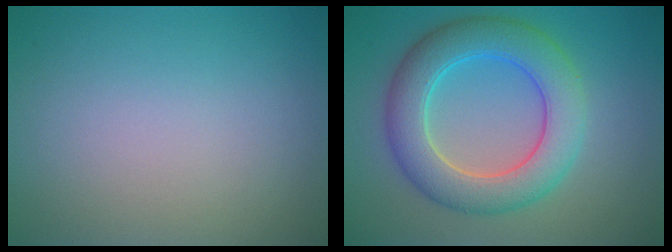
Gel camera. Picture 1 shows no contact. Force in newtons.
{"total": 7.1, "press": 7.1, "slide": 0.2}